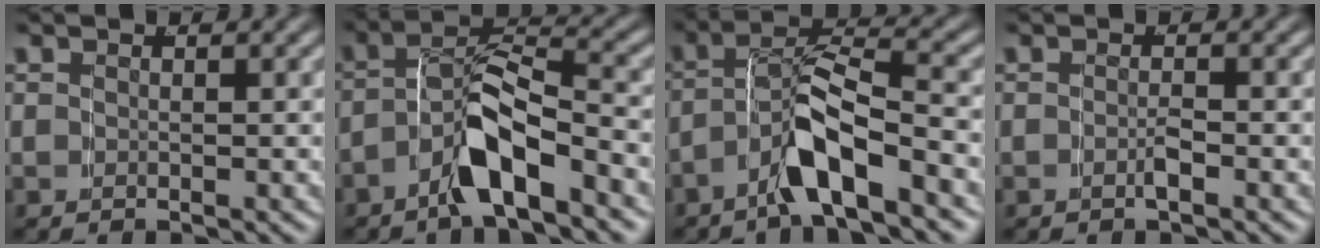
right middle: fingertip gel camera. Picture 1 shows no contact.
{"total": 5.0, "force": [-2.8, 1.4, 3.8], "torque": [-0.061, 0.007, -0.051]}
{"total": 4.7, "force": [-2.6, 0.9, 3.8], "torque": [-0.064, 0.009, -0.048]}
{"total": 1.1, "force": [-0.8, -0.3, 0.6], "torque": [-0.008, 0.001, -0.015]}